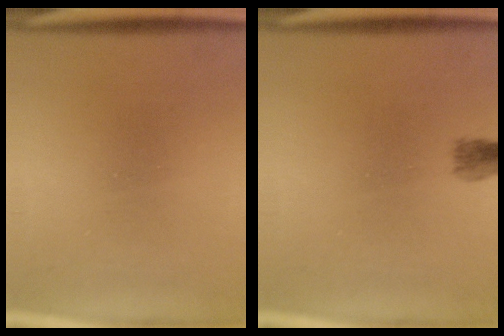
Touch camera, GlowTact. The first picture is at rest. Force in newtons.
{"total": 1.8}